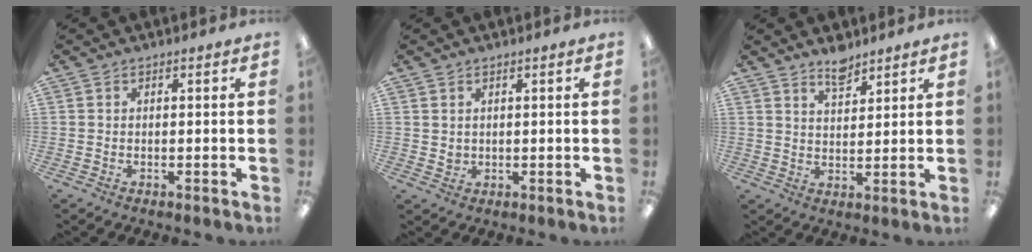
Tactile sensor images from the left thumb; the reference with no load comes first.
{"total": 1.5, "force": [1.0, 1.1, 0.4], "torque": [-0.001, -0.002, 0.016]}
{"total": 5.2, "force": [4.5, 1.8, 1.9], "torque": [-0.023, -0.031, 0.079]}